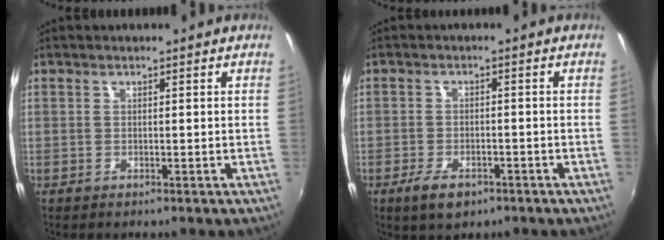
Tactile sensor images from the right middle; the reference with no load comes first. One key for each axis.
{"total": 5.2, "fx": -3.2, "fy": 2.5, "fz": 3.2, "tx": -0.080, "ty": -0.012, "tz": -0.055}